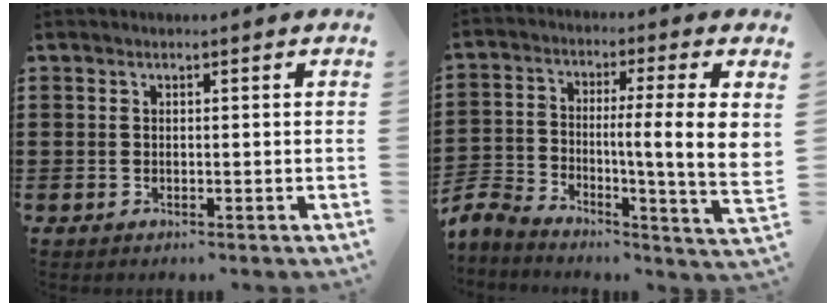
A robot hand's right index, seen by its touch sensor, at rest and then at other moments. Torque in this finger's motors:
{"motor_torque": [0.76, 0.14, 0.53, 0.21]}